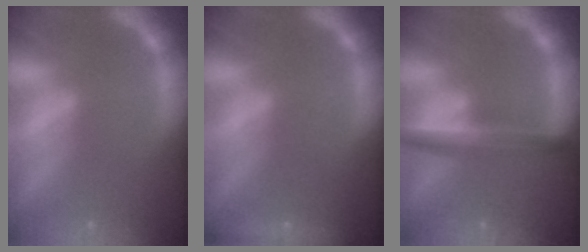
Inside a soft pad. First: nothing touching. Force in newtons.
{"total": 2.4}
{"total": 4.5}